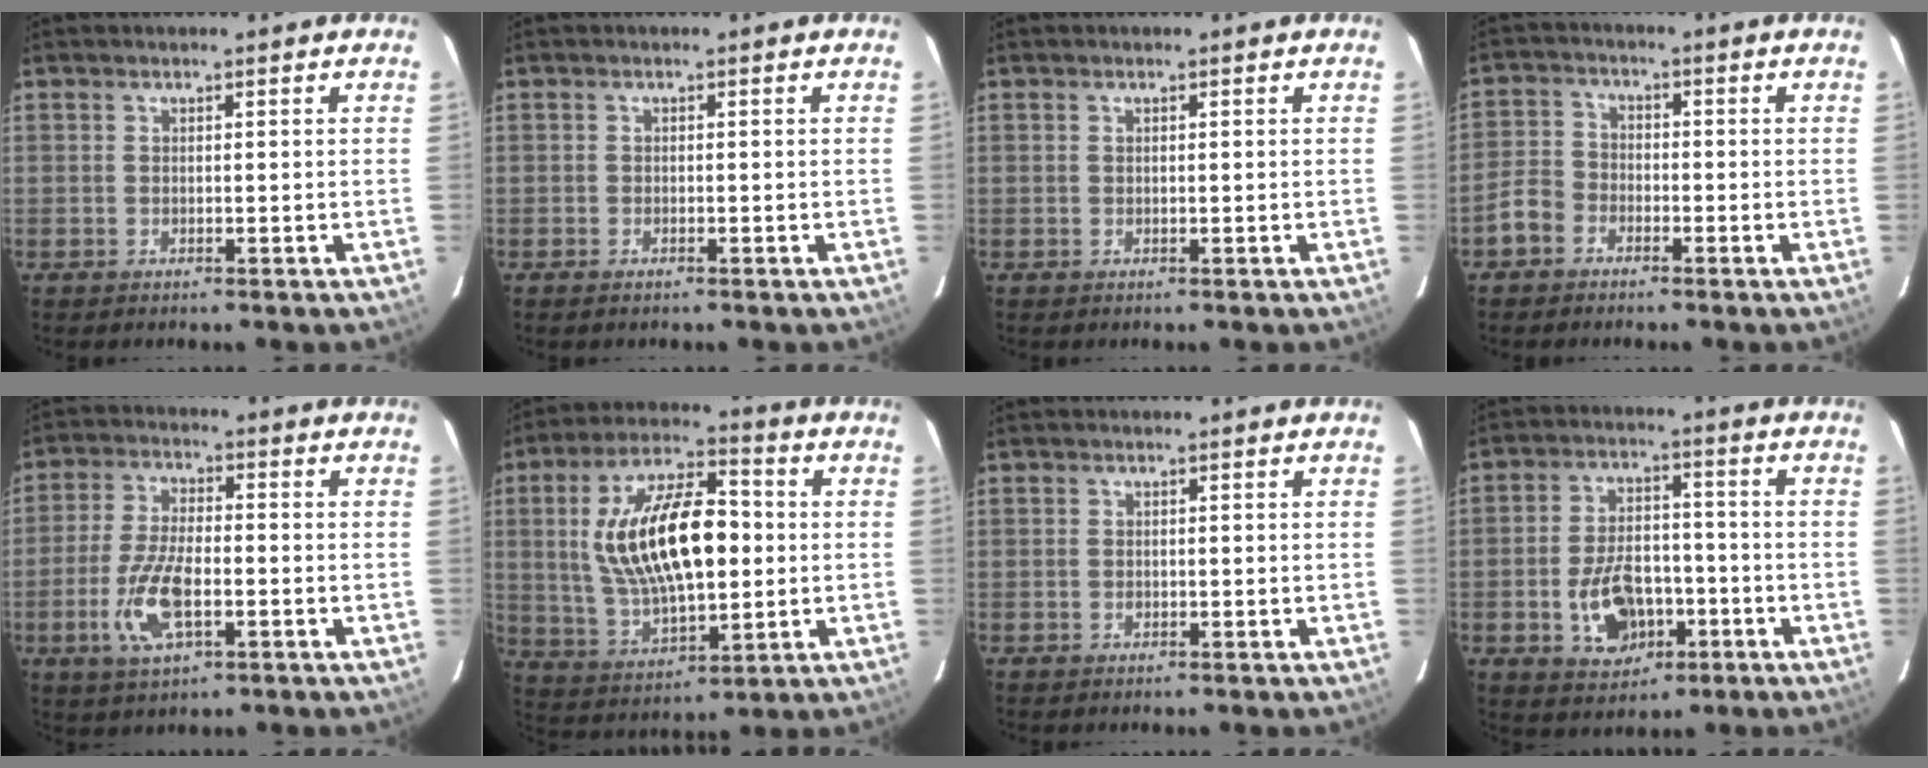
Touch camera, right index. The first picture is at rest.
{"total": 0.7, "force": [-0.6, 0.3, 0.3], "torque": [-0.008, -0.001, -0.012]}
{"total": 0.0}
{"total": 4.6, "force": [-2.8, 3.4, 1.4], "torque": [-0.032, 0.016, -0.057]}
{"total": 10.8, "force": [-3.5, 4.4, 9.3], "torque": [-0.197, -0.005, -0.065]}
{"total": 20.2, "force": [1.6, 9.3, 17.9], "torque": [-0.337, 0.018, 0.043]}
{"total": 0.7, "force": [-0.2, 0.6, 0.4], "torque": [-0.006, 0.000, -0.003]}
{"total": 11.6, "force": [-4.0, 7.5, 7.9], "torque": [-0.159, 0.012, -0.052]}